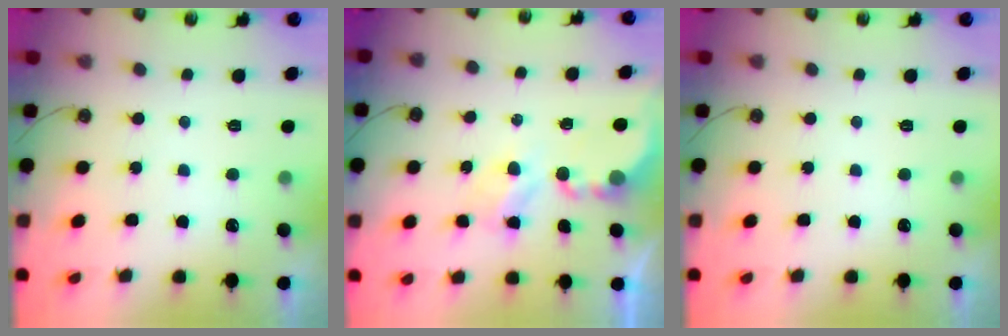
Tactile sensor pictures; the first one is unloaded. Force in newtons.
{"total": 4.0, "press": 4.0, "slide": 0.1}
{"total": 0.0}